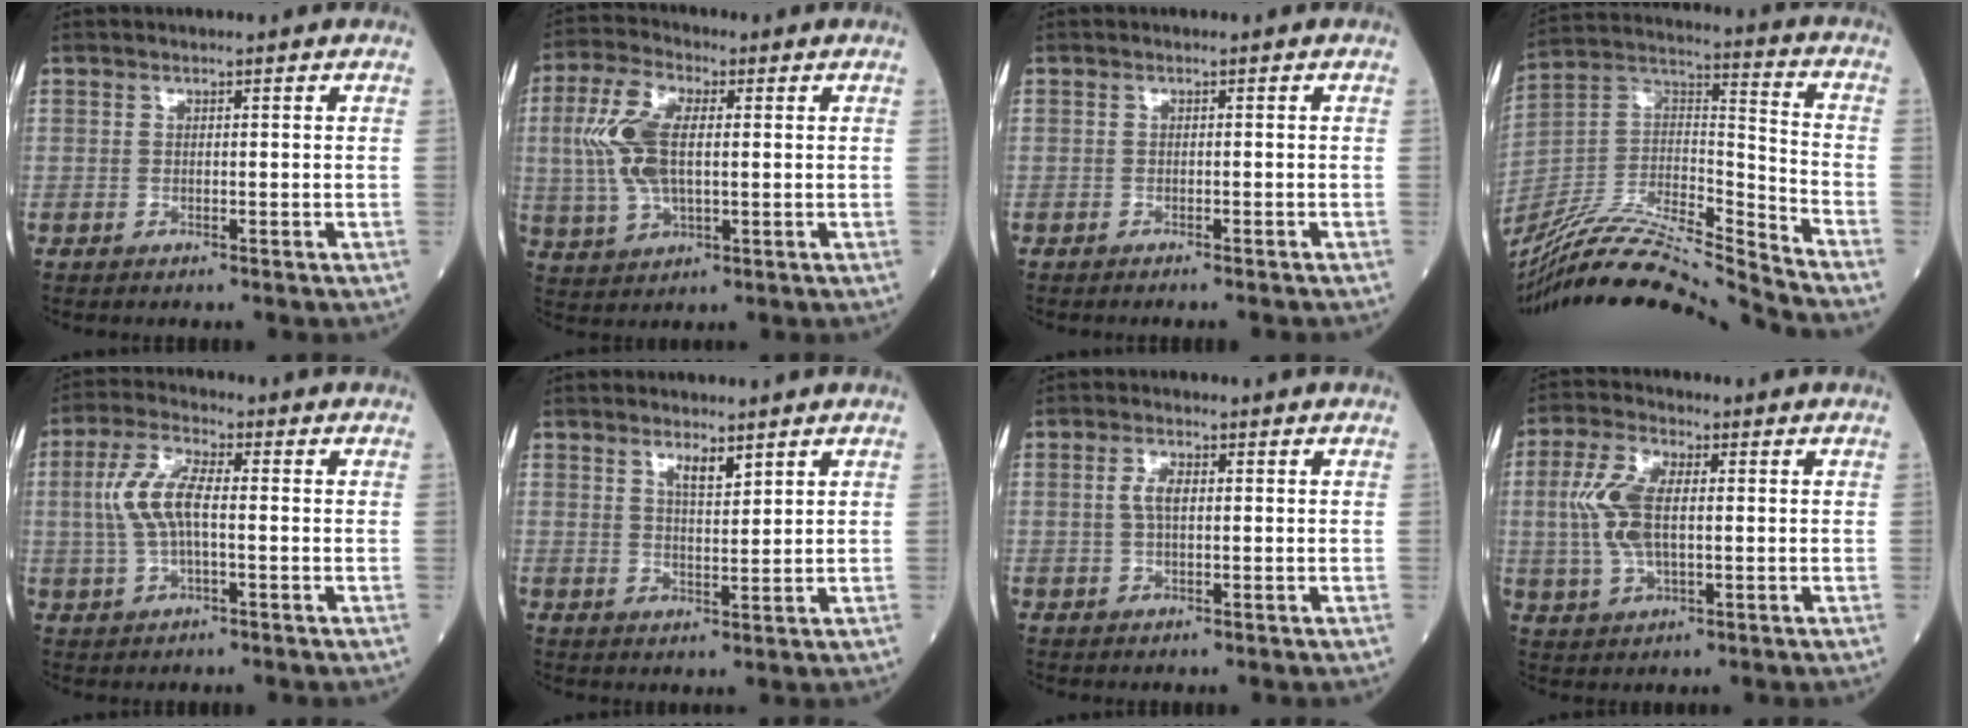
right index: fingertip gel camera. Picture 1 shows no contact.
{"total": 9.8, "force": [1.1, 4.2, 8.7], "torque": [-0.209, 0.015, 0.025]}
{"total": 2.8, "force": [-2.5, 0.0, 1.1], "torque": [-0.016, -0.003, -0.032]}
{"total": 22.6, "force": [-20.9, -0.7, 8.5], "torque": [-0.193, 0.002, -0.371]}
{"total": 7.1, "force": [0.1, 2.2, 6.8], "torque": [-0.156, 0.015, 0.002]}
{"total": 3.0, "force": [2.1, 0.7, 2.1], "torque": [-0.037, -0.004, 0.039]}
{"total": 2.6, "force": [0.3, 1.0, 2.4], "torque": [-0.049, 0.007, 0.006]}
{"total": 8.3, "force": [0.6, 3.4, 7.5], "torque": [-0.180, 0.011, 0.015]}